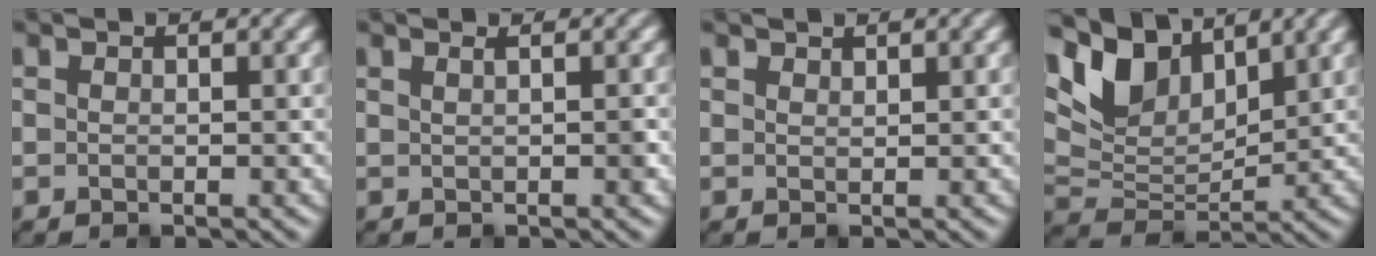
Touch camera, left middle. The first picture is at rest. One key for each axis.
{"total": 1.4, "fx": 0.7, "fy": 0.5, "fz": 1.0, "tx": -0.007, "ty": -0.007, "tz": 0.004}
{"total": 1.1, "fx": 1.1, "fy": 0.2, "fz": 0.1, "tx": 0.000, "ty": -0.002, "tz": 0.017}
{"total": 8.3, "fx": 4.9, "fy": 4.5, "fz": 5.0, "tx": -0.106, "ty": 0.010, "tz": 0.090}